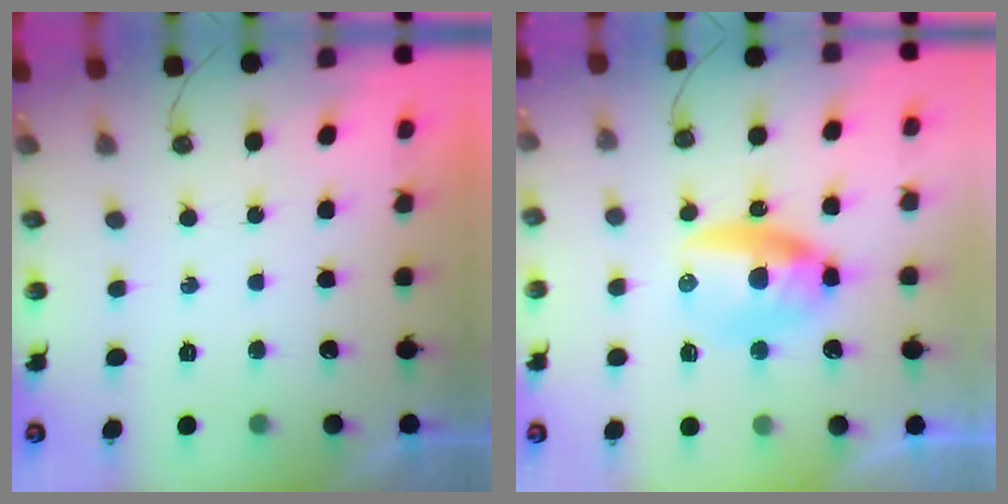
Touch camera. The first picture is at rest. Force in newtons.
{"total": 10.3, "press": 10.3, "slide": 0.8}